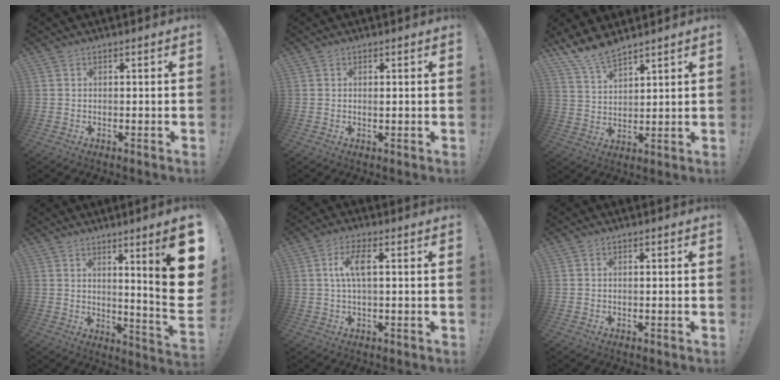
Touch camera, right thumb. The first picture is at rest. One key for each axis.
{"total": 0.0}
{"total": 8.4, "fx": 7.6, "fy": 2.1, "fz": 2.9, "tx": -0.078, "ty": -0.041, "tz": 0.148}
{"total": 15.6, "fx": 5.0, "fy": 0.5, "fz": 14.8, "tx": -0.200, "ty": -0.053, "tz": 0.063}
{"total": 6.6, "fx": 0.9, "fy": 1.9, "fz": 6.2, "tx": -0.120, "ty": 0.004, "tz": 0.012}
{"total": 0.0}